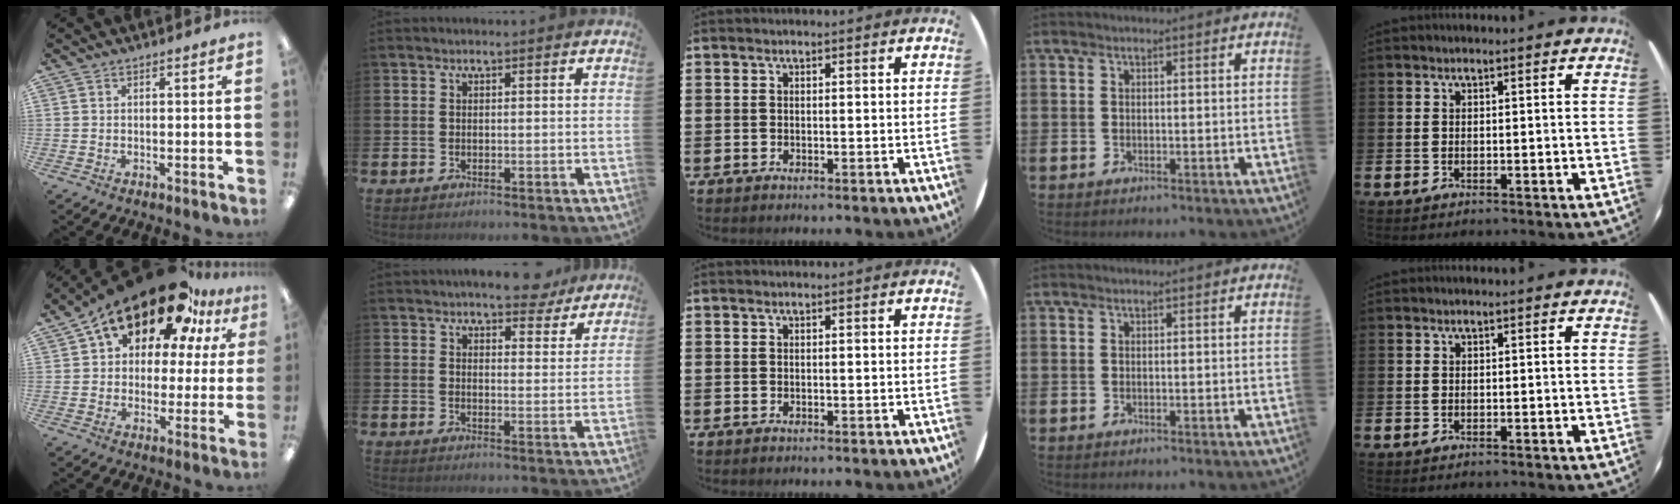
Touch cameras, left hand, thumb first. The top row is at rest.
{"thumb": {"total": 18.1, "force": [12.8, 9.0, 9.1], "torque": [-0.168, -0.081, 0.223]}, "index": {"total": 6.3, "force": [5.9, 1.5, 1.7], "torque": [-0.024, -0.030, 0.105]}}